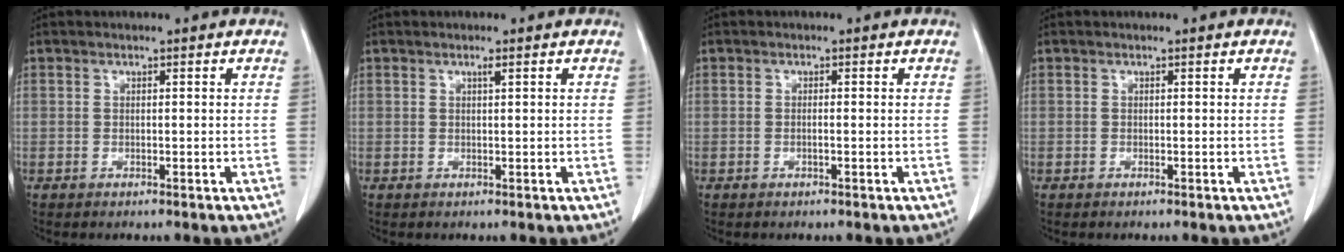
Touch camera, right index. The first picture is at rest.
{"total": 0.6, "force": [0.4, -0.1, 0.5], "torque": [-0.010, 0.000, 0.007]}
{"total": 0.5, "force": [-0.2, 0.0, 0.5], "torque": [-0.009, 0.000, -0.003]}
{"total": 0.0}